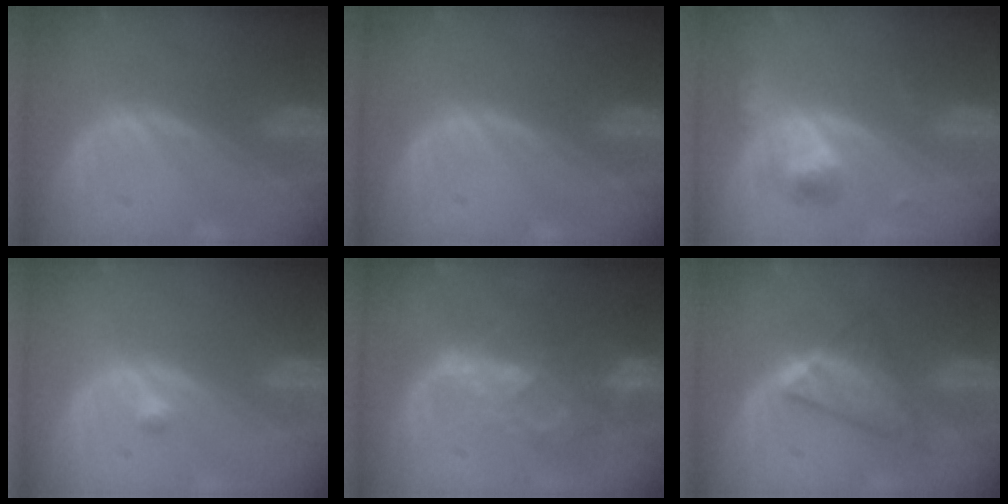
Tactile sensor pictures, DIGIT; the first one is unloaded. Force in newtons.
{"total": 0.0}
{"total": 5.1, "press": 4.8, "slide": 1.9}
{"total": 1.2, "press": 1.1, "slide": 0.6}
{"total": 8.7, "press": 7.5, "slide": 4.3}
{"total": 5.8, "press": 5.8, "slide": 0.8}